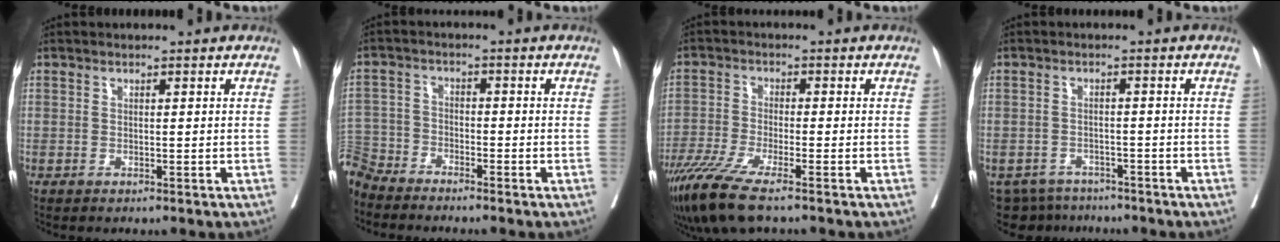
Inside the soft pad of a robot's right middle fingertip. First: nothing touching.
{"total": 6.5, "force": [-6.3, 1.4, 0.2], "torque": [0.000, -0.002, -0.129]}
{"total": 8.8, "force": [-6.3, 0.7, 6.0], "torque": [-0.113, -0.024, -0.115]}
{"total": 6.2, "force": [-5.6, 2.6, 0.2], "torque": [0.002, 0.003, -0.082]}